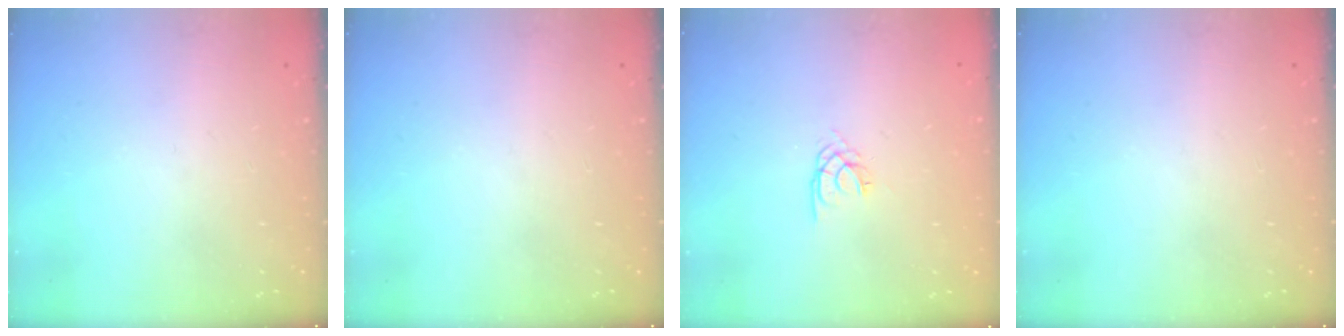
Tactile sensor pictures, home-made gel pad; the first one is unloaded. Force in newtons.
{"total": 0.0}
{"total": 1.7, "press": 1.7, "slide": 0.1}
{"total": 0.0}